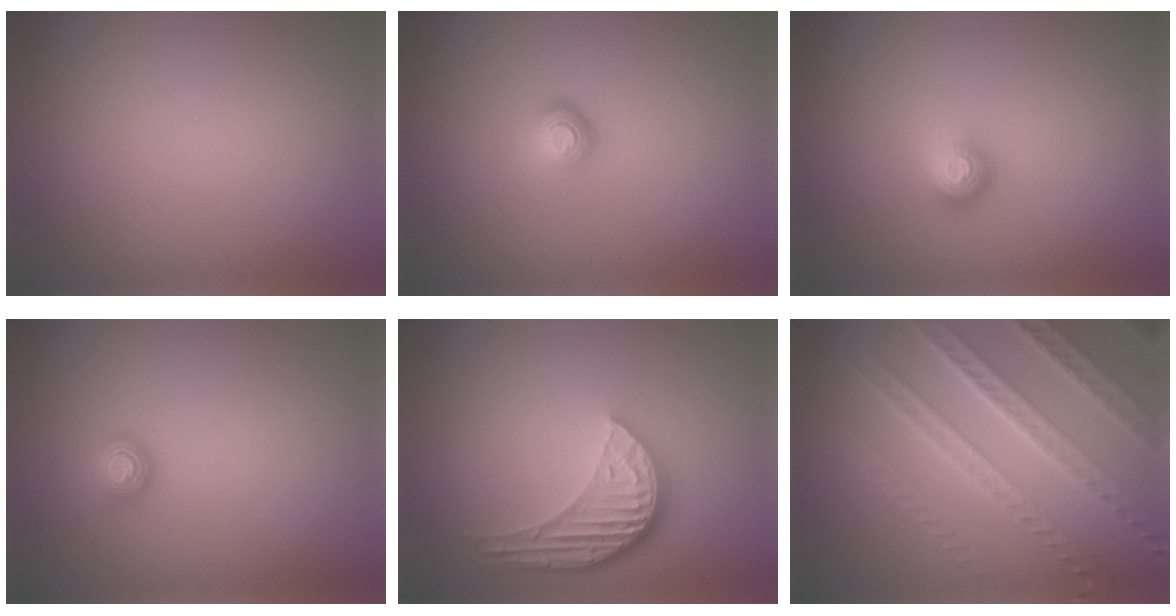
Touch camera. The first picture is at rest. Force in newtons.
{"total": 1.7, "press": 1.2, "slide": 1.3}
{"total": 2.0, "press": 1.5, "slide": 1.4}
{"total": 1.1, "press": 1.1, "slide": 0.4}
{"total": 5.3, "press": 3.9, "slide": 3.5}
{"total": 8.3, "press": 5.8, "slide": 5.9}